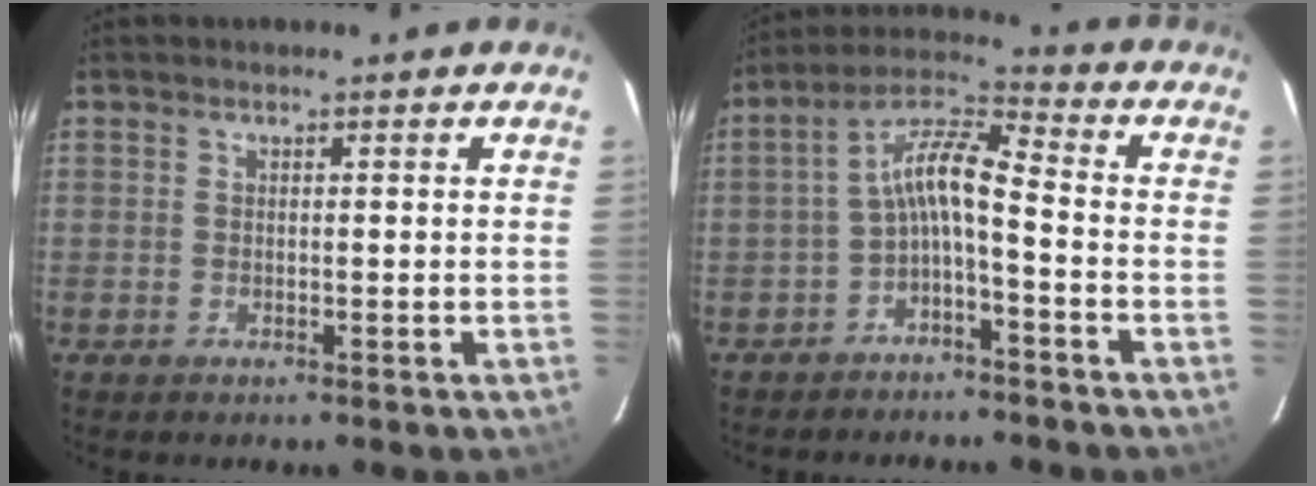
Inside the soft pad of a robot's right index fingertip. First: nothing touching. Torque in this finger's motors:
{"motor_torque": [0.95, -0.32, 0.51, 0.14]}